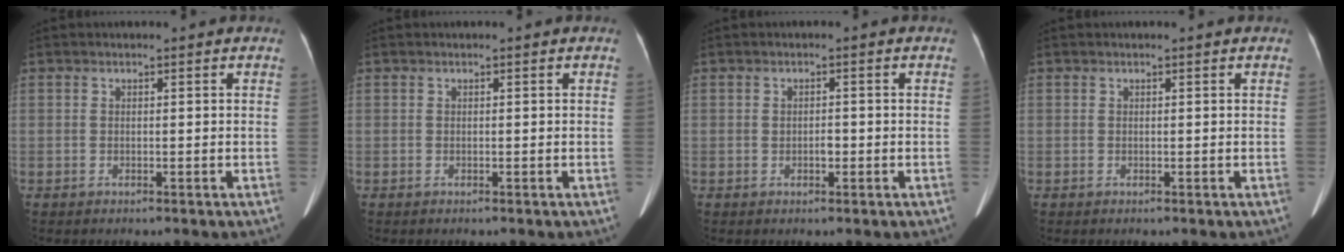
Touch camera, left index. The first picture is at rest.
{"total": 0.0}
{"total": 1.2, "force": [-0.4, 0.6, 0.9], "torque": [-0.017, 0.000, -0.005]}
{"total": 0.0}